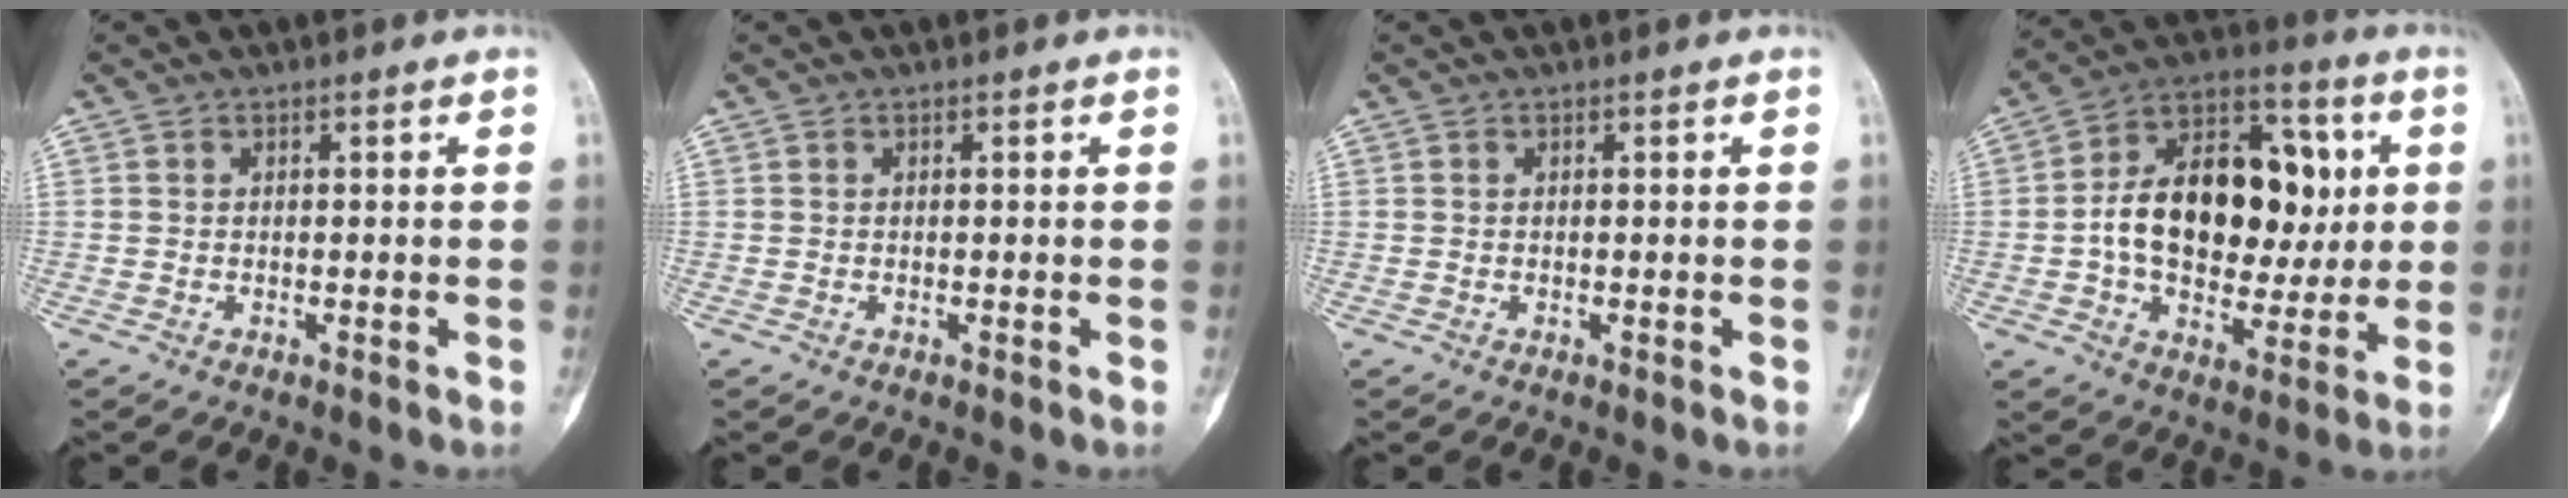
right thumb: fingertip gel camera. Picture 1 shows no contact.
{"total": 0.0}
{"total": 0.0}
{"total": 22.1, "force": [1.6, 14.4, 16.7], "torque": [-0.234, 0.025, 0.026]}